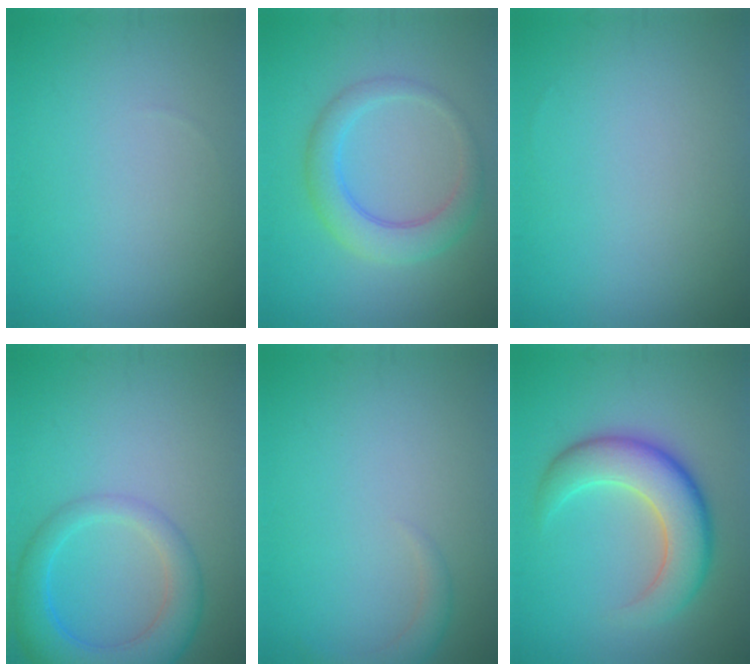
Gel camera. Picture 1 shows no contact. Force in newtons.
{"total": 3.9, "press": 3.9, "slide": 0.2}
{"total": 0.0}
{"total": 4.2, "press": 4.2, "slide": 0.2}
{"total": 1.5, "press": 1.5, "slide": 0.1}
{"total": 7.0, "press": 6.9, "slide": 0.5}